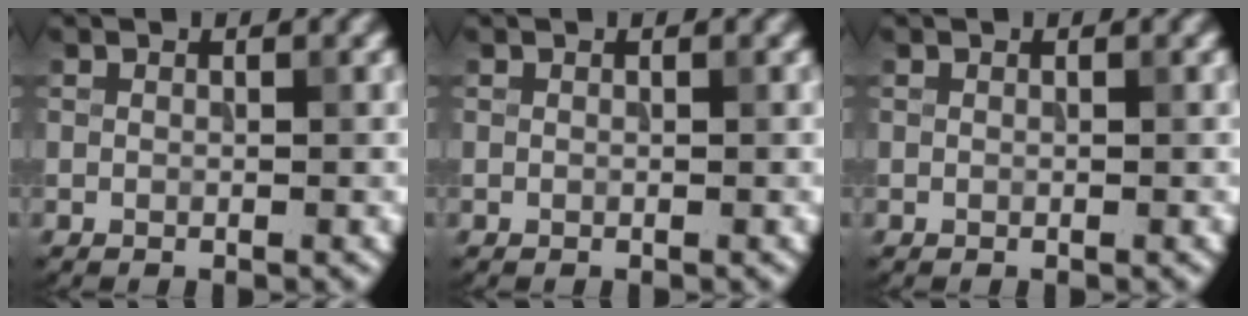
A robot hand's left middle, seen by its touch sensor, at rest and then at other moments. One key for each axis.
{"total": 0.0}
{"total": 0.0}